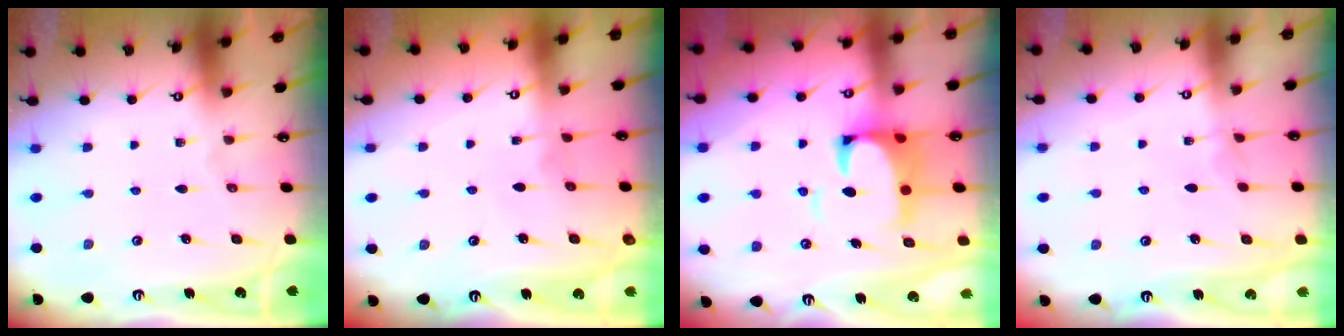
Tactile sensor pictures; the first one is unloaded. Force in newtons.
{"total": 2.3, "press": 2.3, "slide": 0.3}
{"total": 4.6, "press": 4.4, "slide": 1.2}
{"total": 3.5, "press": 3.5, "slide": 0.2}